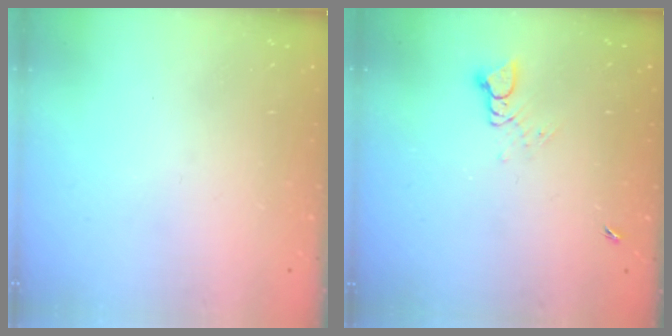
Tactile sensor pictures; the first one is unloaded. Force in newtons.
{"total": 3.5, "press": 3.5, "slide": 0.3}